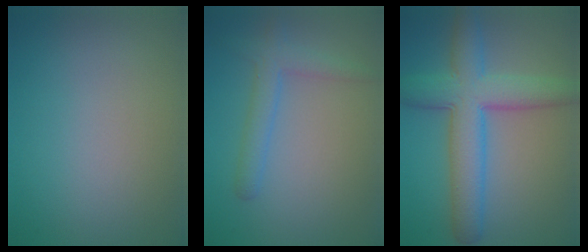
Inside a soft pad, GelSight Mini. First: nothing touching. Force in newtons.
{"total": 2.7, "press": 2.7, "slide": 0.1}
{"total": 7.3, "press": 7.3, "slide": 0.3}